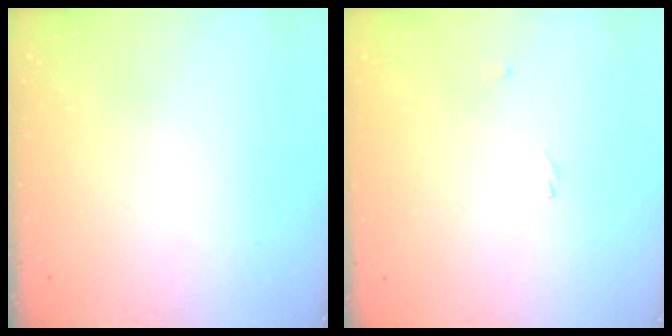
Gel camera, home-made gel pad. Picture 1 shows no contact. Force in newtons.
{"total": 0.8, "press": 0.7, "slide": 0.4}